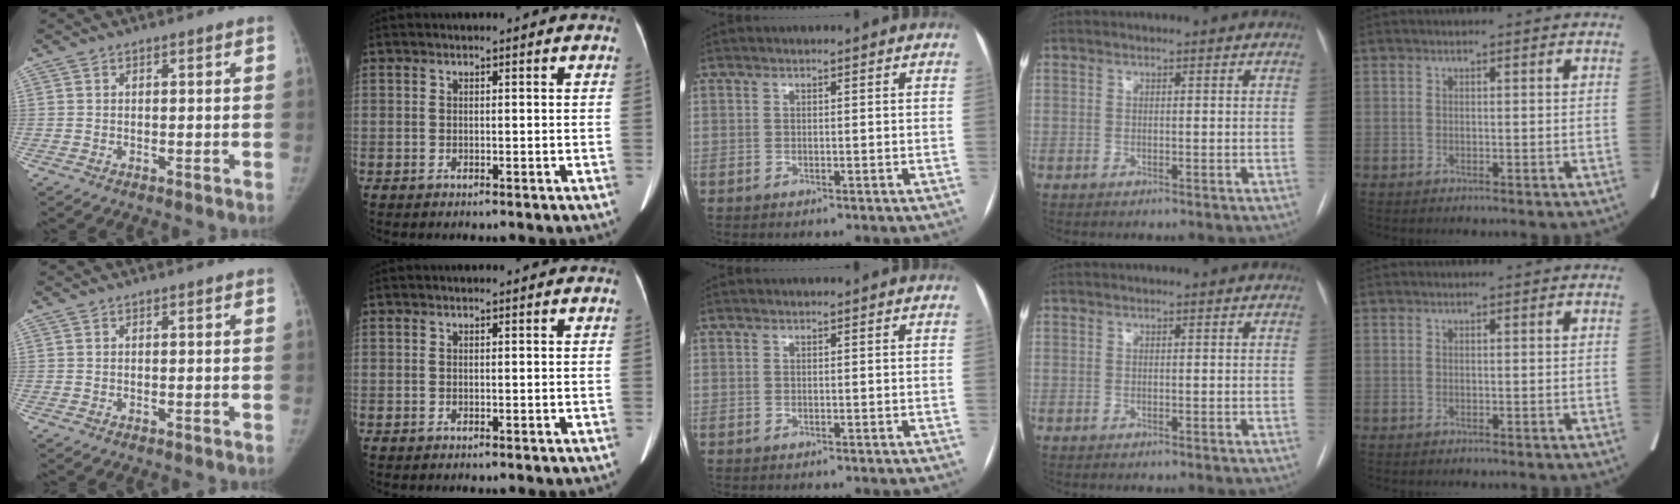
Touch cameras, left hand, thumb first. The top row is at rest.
{}